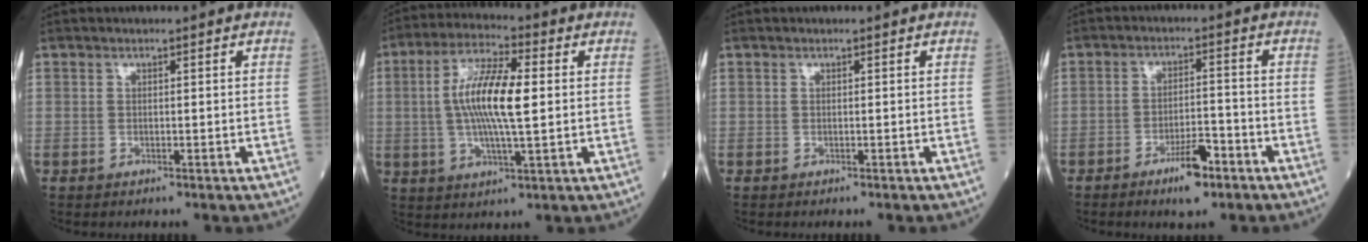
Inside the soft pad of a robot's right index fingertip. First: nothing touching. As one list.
[{"total": 11.5, "force": [0.7, 2.1, 11.3], "torque": [-0.219, 0.008, 0.010]}, {"total": 0.0}, {"total": 5.9, "force": [-3.8, 1.4, 4.3], "torque": [-0.070, 0.000, -0.062]}]